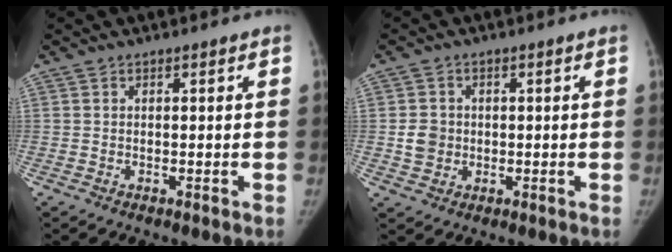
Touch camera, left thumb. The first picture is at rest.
{"total": 4.2, "force": [-0.1, 3.9, 1.7], "torque": [-0.014, 0.004, 0.001]}